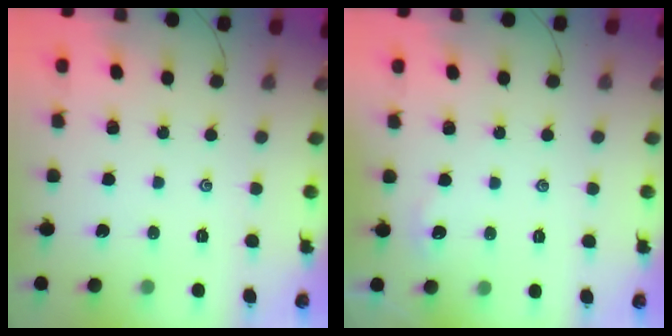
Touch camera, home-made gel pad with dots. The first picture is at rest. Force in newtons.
{"total": 2.7, "press": 2.7, "slide": 0.3}